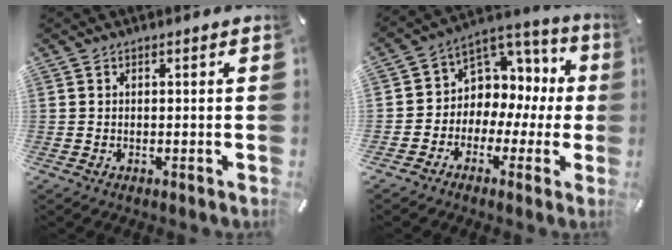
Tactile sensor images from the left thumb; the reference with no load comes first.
{"total": 7.7, "force": [0.9, 7.3, 2.3], "torque": [-0.039, -0.025, 0.019]}